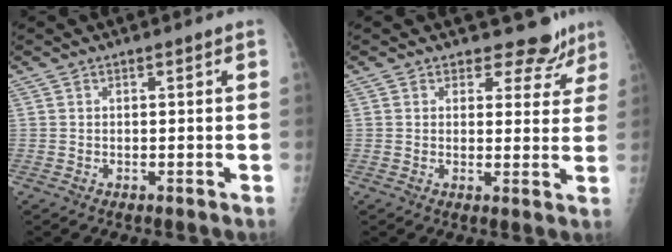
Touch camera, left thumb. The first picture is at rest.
{"total": 6.0, "force": [5.2, 3.0, 0.3], "torque": [0.029, -0.037, 0.052]}